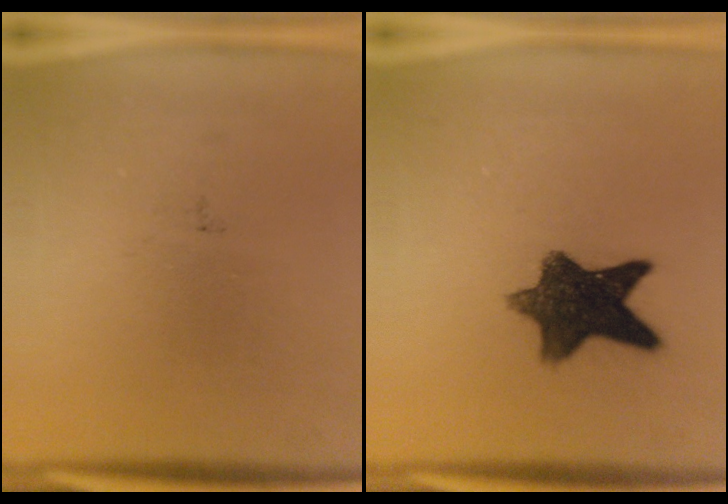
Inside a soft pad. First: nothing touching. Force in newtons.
{"total": 10.5}